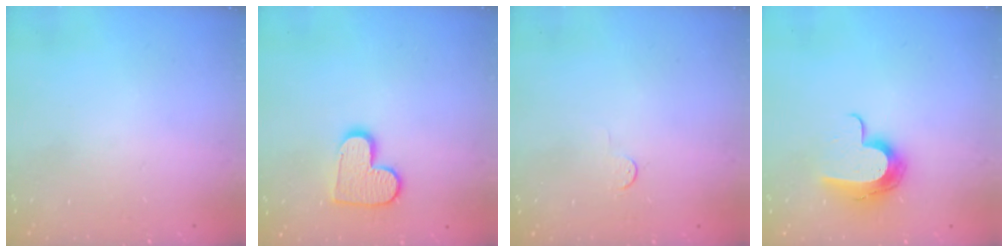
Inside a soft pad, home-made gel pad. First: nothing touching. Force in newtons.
{"total": 11.0, "press": 11.0, "slide": 0.7}
{"total": 2.8, "press": 2.8, "slide": 0.4}
{"total": 12.1, "press": 12.1, "slide": 0.6}